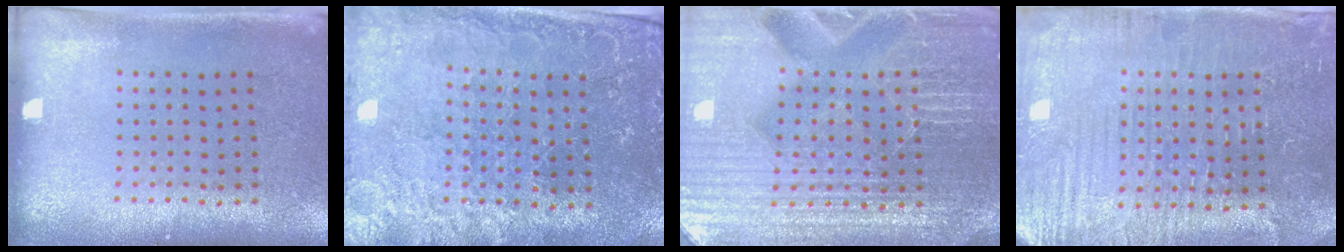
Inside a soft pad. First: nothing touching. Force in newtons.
{"total": 1.5, "press": 1.4, "slide": 0.5}
{"total": 5.5, "press": 5.1, "slide": 2.2}
{"total": 4.3, "press": 4.2, "slide": 1.2}